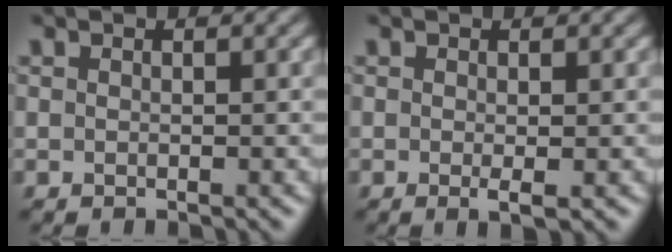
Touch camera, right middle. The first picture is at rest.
{"total": 1.1, "force": [-0.2, 0.1, 1.1], "torque": [-0.020, -0.006, -0.003]}